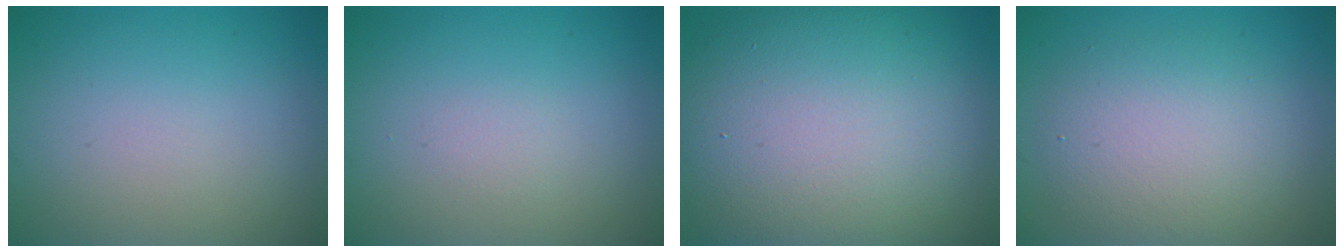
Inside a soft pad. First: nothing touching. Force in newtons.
{"total": 0.6, "press": 0.6, "slide": 0.1}
{"total": 15.8, "press": 15.8, "slide": 0.9}
{"total": 5.1, "press": 5.1, "slide": 0.1}